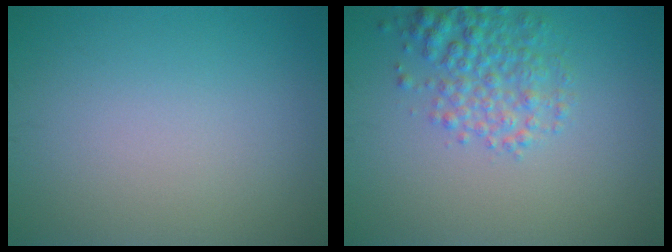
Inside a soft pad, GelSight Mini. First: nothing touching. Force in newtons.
{"total": 3.6, "press": 3.6, "slide": 0.2}